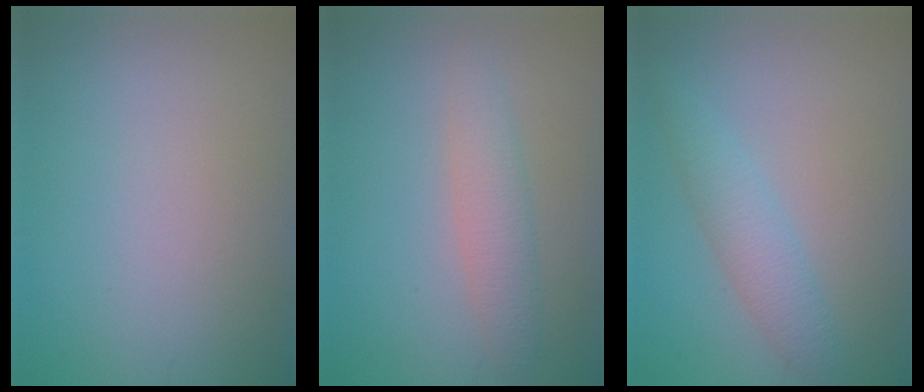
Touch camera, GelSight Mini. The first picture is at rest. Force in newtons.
{"total": 2.8, "press": 2.8, "slide": 0.1}
{"total": 2.9, "press": 2.9, "slide": 0.1}